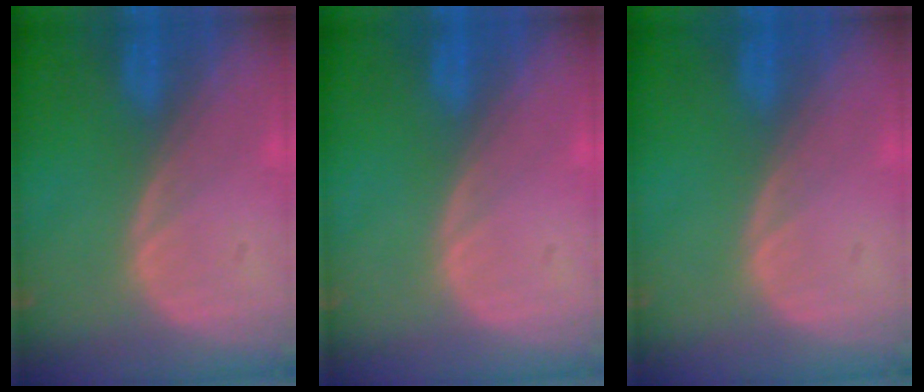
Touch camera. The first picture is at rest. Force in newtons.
{"total": 0.0}
{"total": 0.0}